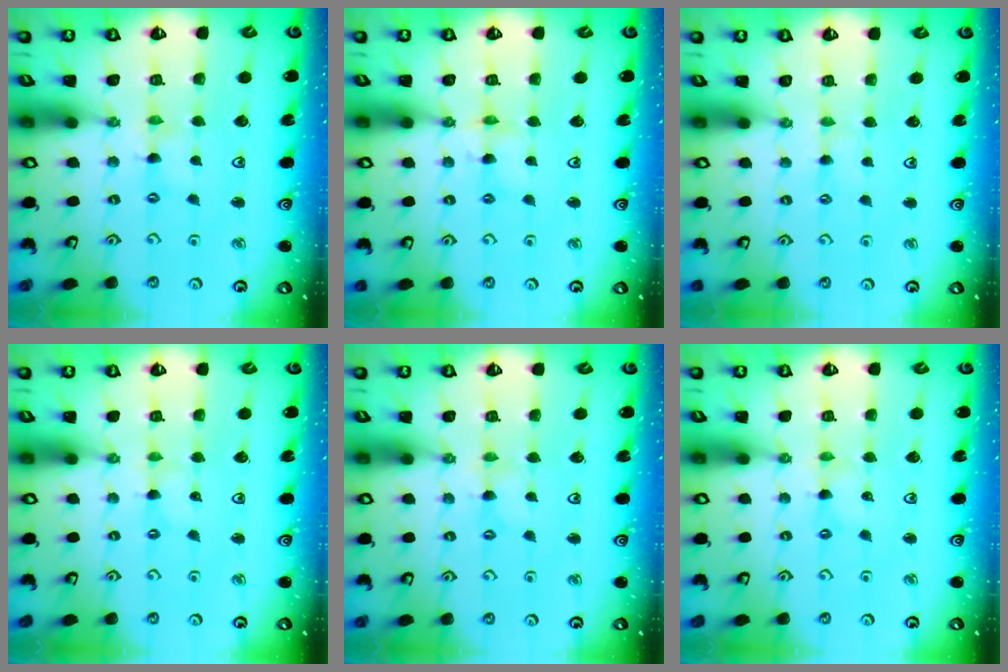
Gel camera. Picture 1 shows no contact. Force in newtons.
{"total": 3.4, "press": 3.4, "slide": 0.4}
{"total": 1.3, "press": 1.2, "slide": 0.3}
{"total": 0.0}
{"total": 1.0, "press": 1.0, "slide": 0.2}
{"total": 0.0}